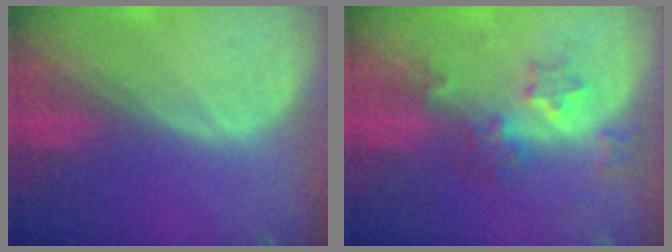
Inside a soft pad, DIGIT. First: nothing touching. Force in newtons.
{"total": 6.1, "press": 5.4, "slide": 2.8}